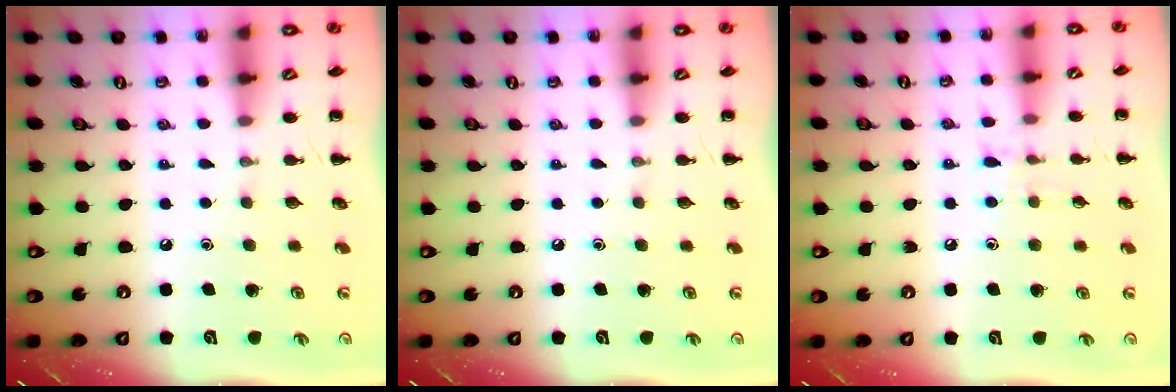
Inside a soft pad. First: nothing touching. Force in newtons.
{"total": 0.0}
{"total": 6.5, "press": 6.2, "slide": 2.2}